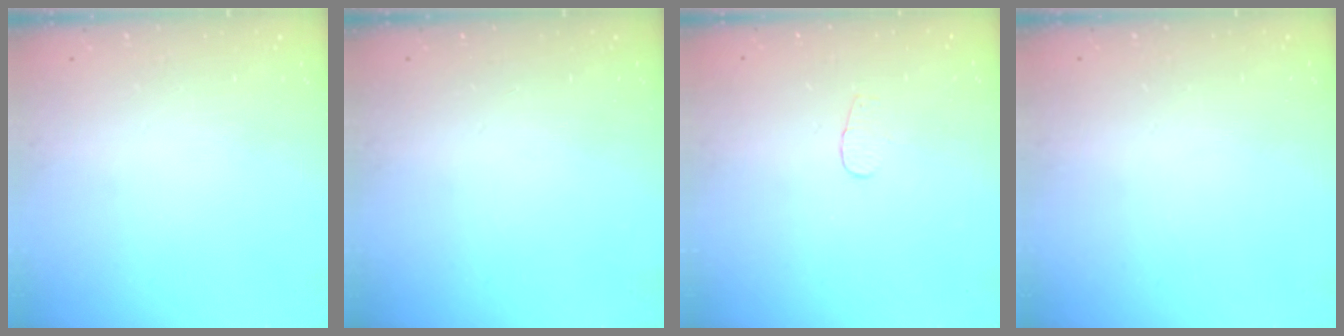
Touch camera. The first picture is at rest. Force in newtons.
{"total": 0.0}
{"total": 3.2, "press": 3.2, "slide": 0.3}
{"total": 0.0}